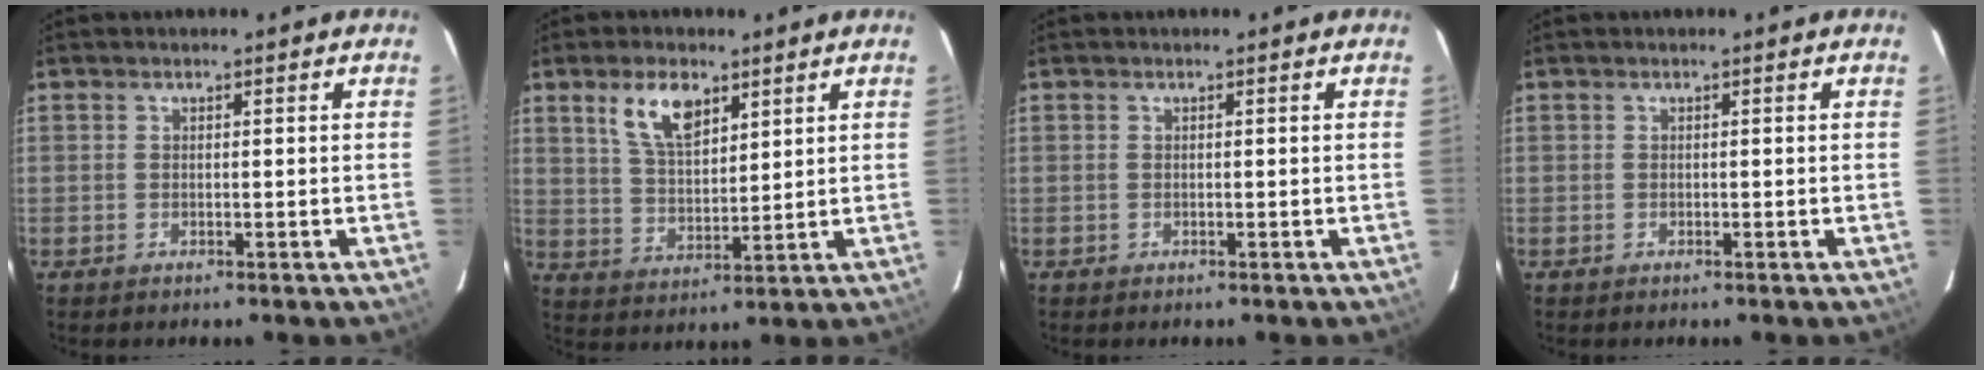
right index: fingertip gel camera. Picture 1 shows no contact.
{"total": 9.0, "force": [5.0, 4.2, 6.1], "torque": [-0.114, 0.010, 0.101]}
{"total": 0.0}
{"total": 0.0}